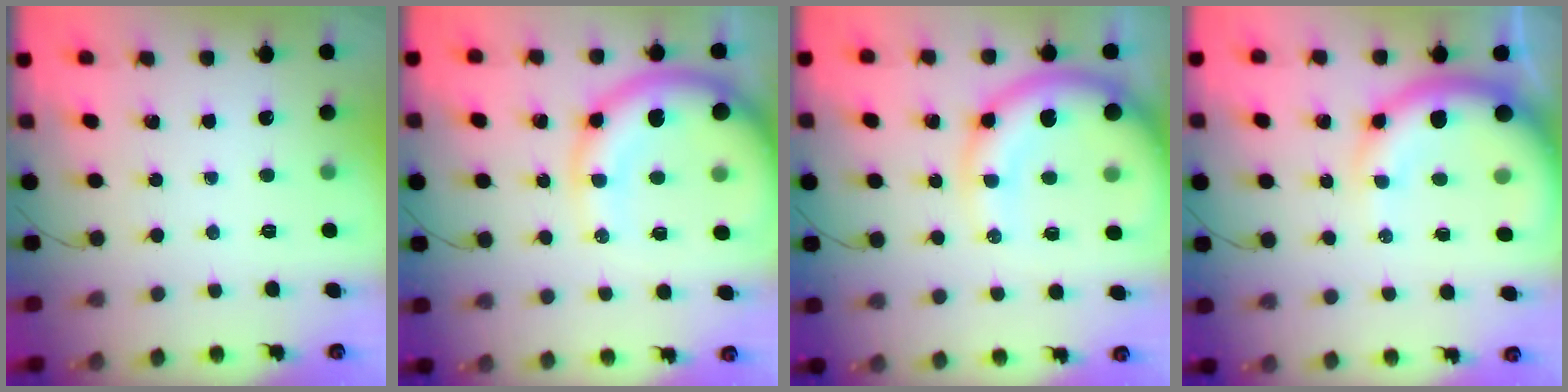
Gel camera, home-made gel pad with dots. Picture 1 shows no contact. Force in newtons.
{"total": 14.5, "press": 13.9, "slide": 3.9}
{"total": 14.9, "press": 14.5, "slide": 3.5}
{"total": 15.0, "press": 14.6, "slide": 3.8}